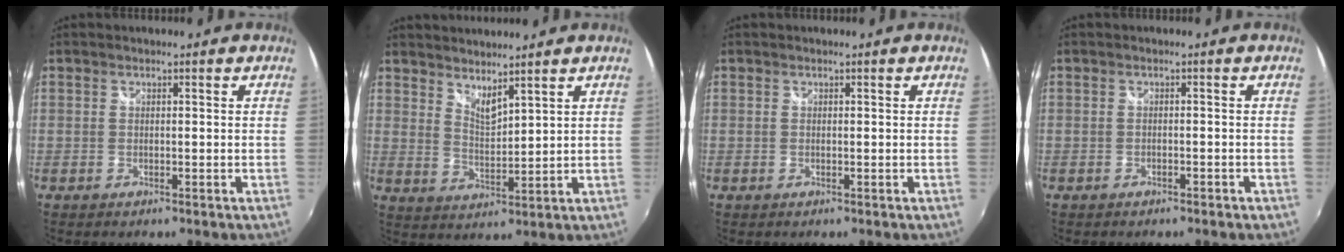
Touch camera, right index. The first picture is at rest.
{"total": 4.9, "force": [4.4, 0.6, 2.1], "torque": [-0.032, -0.007, 0.077]}
{"total": 0.0}
{"total": 2.1, "force": [-1.7, 0.8, 0.8], "torque": [-0.016, -0.006, -0.022]}